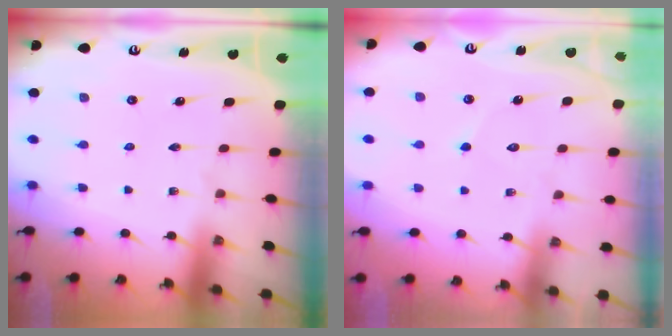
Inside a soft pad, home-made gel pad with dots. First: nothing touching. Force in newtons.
{"total": 5.0, "press": 5.0, "slide": 0.5}